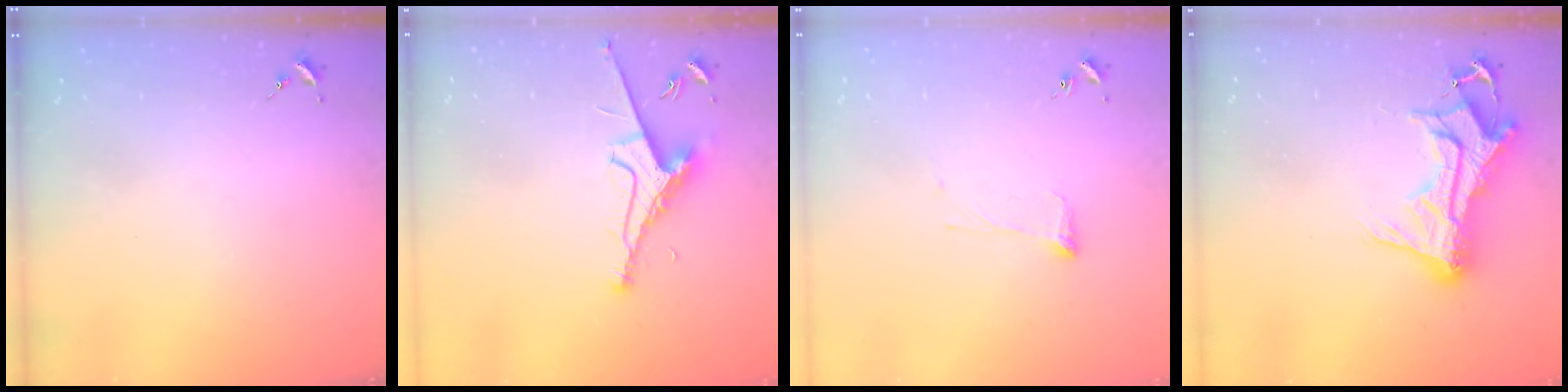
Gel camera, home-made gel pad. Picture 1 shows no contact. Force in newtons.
{"total": 7.9, "press": 7.8, "slide": 1.2}
{"total": 5.5, "press": 5.5, "slide": 0.7}
{"total": 17.8, "press": 17.8, "slide": 1.6}